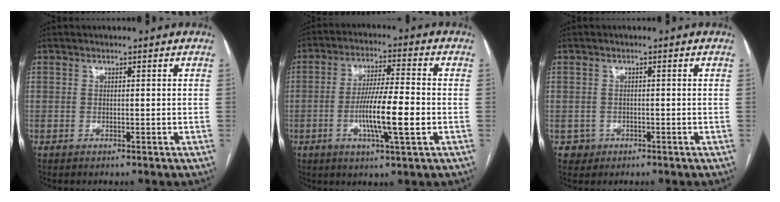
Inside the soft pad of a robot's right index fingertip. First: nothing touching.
{"total": 10.2, "force": [-2.4, 0.7, 9.8], "torque": [-0.178, -0.004, -0.046]}
{"total": 2.1, "force": [-0.8, 1.9, -0.2], "torque": [0.012, 0.011, -0.011]}